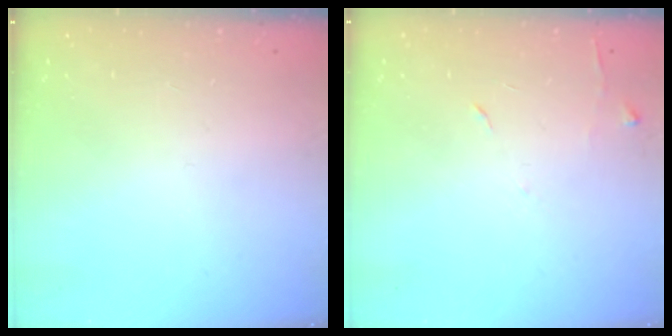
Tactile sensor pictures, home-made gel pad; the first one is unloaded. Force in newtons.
{"total": 5.8, "press": 5.7, "slide": 0.6}